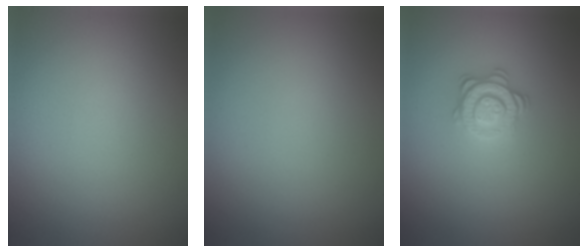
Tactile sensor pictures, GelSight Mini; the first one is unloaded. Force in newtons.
{"total": 0.0}
{"total": 3.0, "press": 2.6, "slide": 1.5}